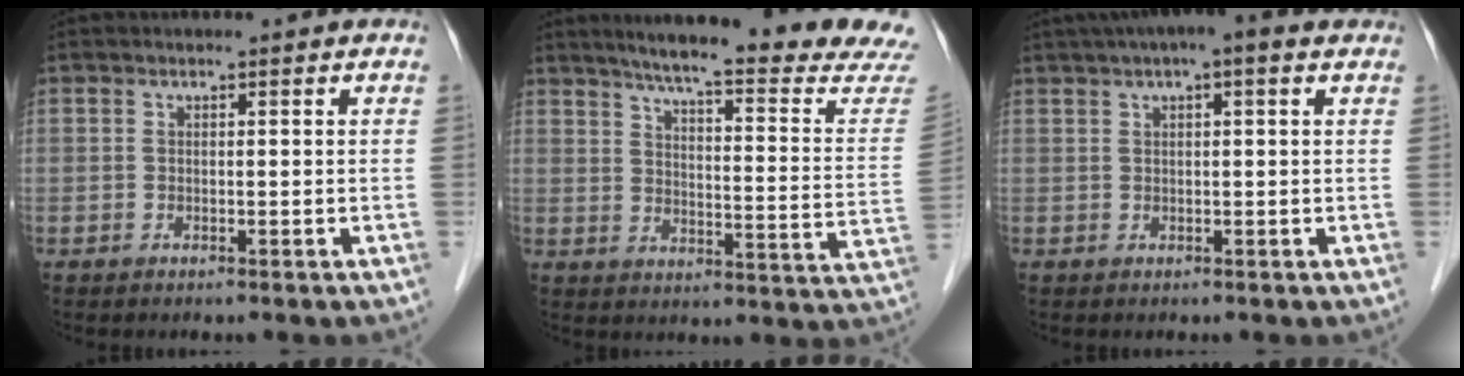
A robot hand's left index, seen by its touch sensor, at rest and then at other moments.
{"total": 23.3, "force": [21.1, -0.7, 9.9], "torque": [-0.141, -0.082, 0.259]}
{"total": 6.9, "force": [4.3, 1.5, 5.2], "torque": [-0.085, 0.043, 0.060]}